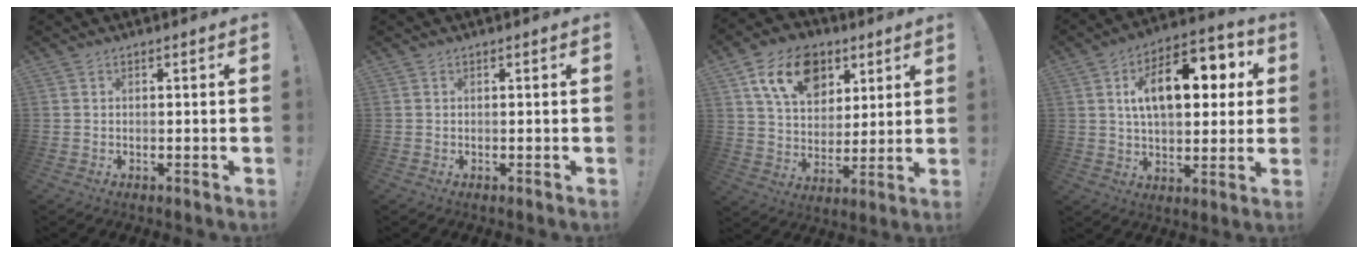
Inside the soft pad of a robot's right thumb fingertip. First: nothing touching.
{"total": 0.0}
{"total": 16.6, "force": [8.2, 11.3, 8.9], "torque": [-0.136, -0.030, 0.153]}
{"total": 17.4, "force": [4.6, 9.3, 13.9], "torque": [-0.207, 0.002, 0.076]}